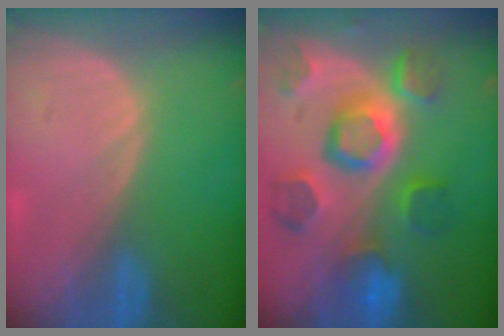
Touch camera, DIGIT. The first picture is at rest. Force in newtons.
{"total": 11.5, "press": 10.0, "slide": 5.6}